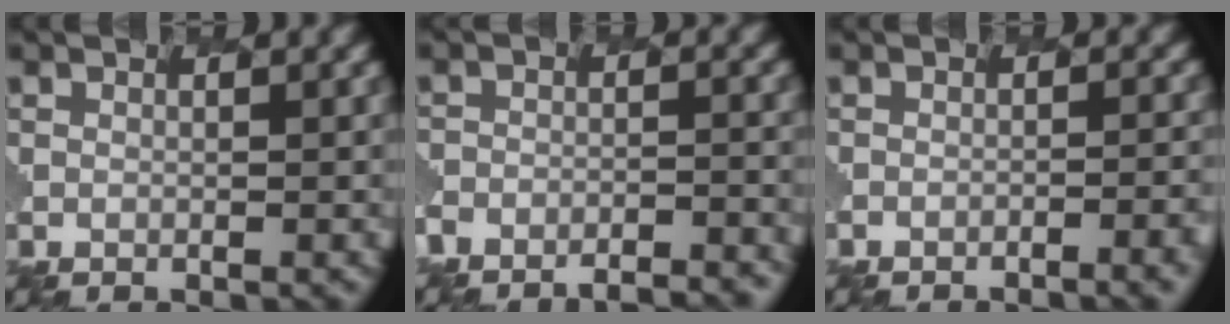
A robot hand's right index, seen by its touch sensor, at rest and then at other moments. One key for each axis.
{"total": 9.7, "fx": -9.4, "fy": 2.2, "fz": 1.0, "tx": -0.003, "ty": 0.011, "tz": -0.112}
{"total": 3.6, "fx": -2.6, "fy": 0.8, "fz": 2.2, "tx": -0.019, "ty": 0.017, "tz": -0.034}